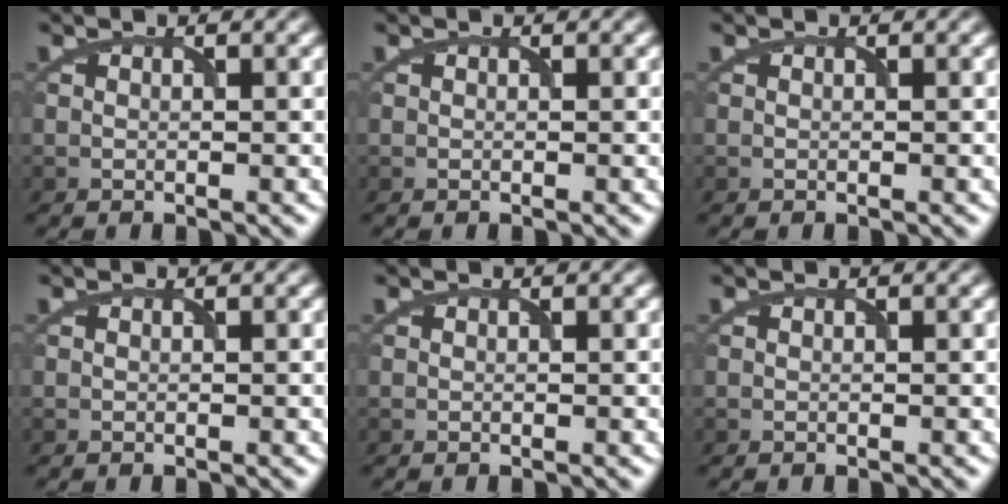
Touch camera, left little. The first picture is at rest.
{"total": 0.0}
{"total": 0.0}
{"total": 0.0}
{"total": 0.0}
{"total": 0.0}